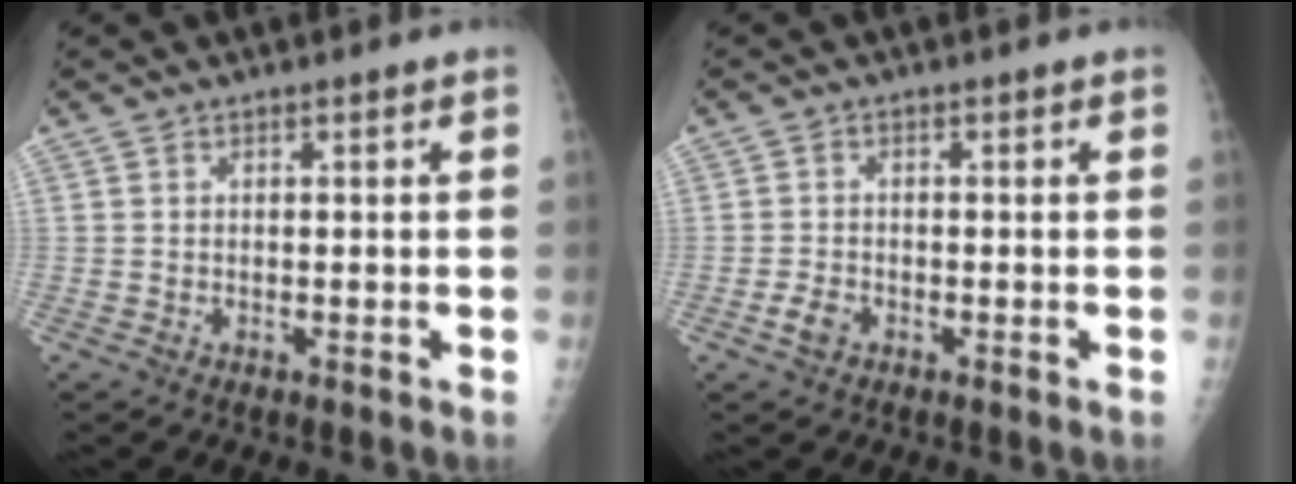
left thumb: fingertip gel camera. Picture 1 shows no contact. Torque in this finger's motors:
{"motor_torque": [-0.32, 0.23, 0.15, 0.06, 0.00]}